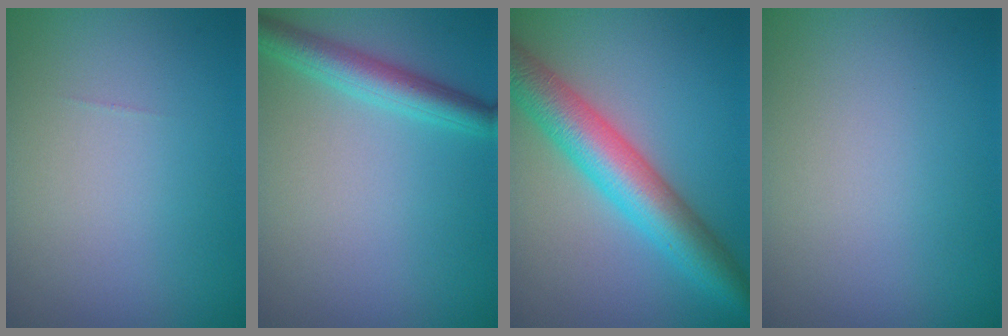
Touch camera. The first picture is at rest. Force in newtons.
{"total": 3.7, "press": 3.7, "slide": 0.2}
{"total": 7.1, "press": 7.1, "slide": 0.1}
{"total": 0.0}